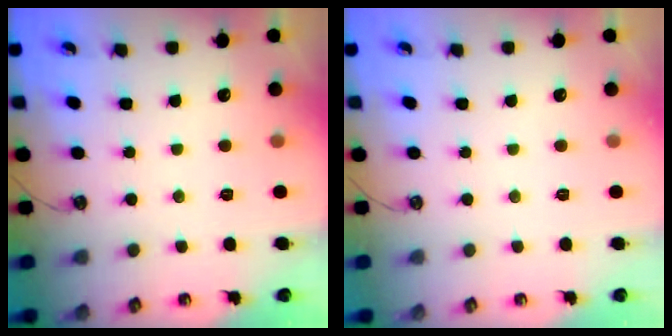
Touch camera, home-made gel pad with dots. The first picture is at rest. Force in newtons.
{"total": 0.0}